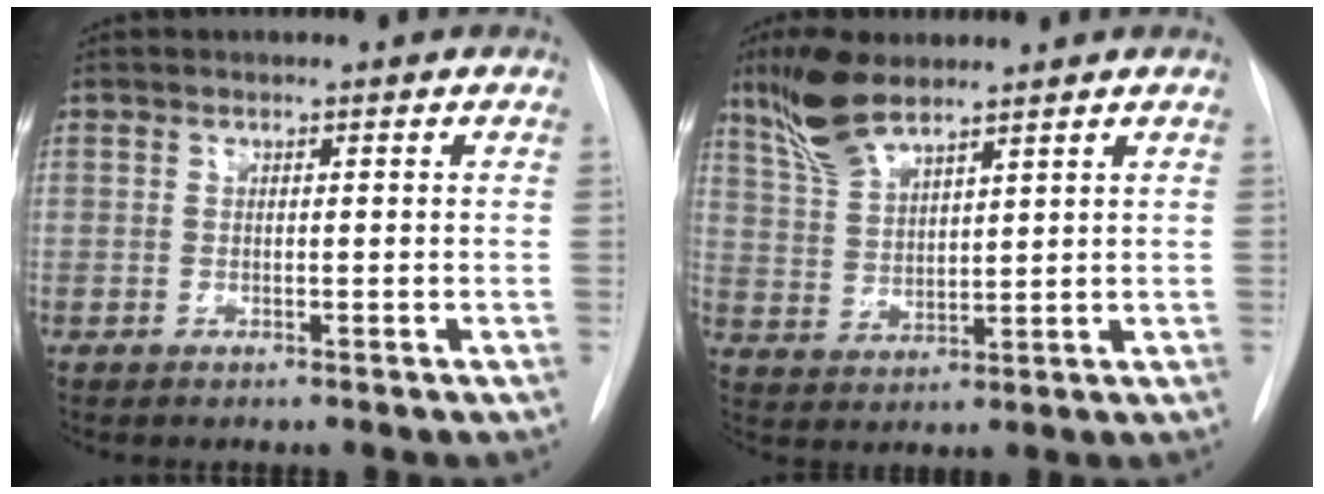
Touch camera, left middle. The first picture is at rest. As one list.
[{"total": 8.0, "force": [6.3, 1.9, 4.4], "torque": [-0.096, 0.007, 0.132]}]